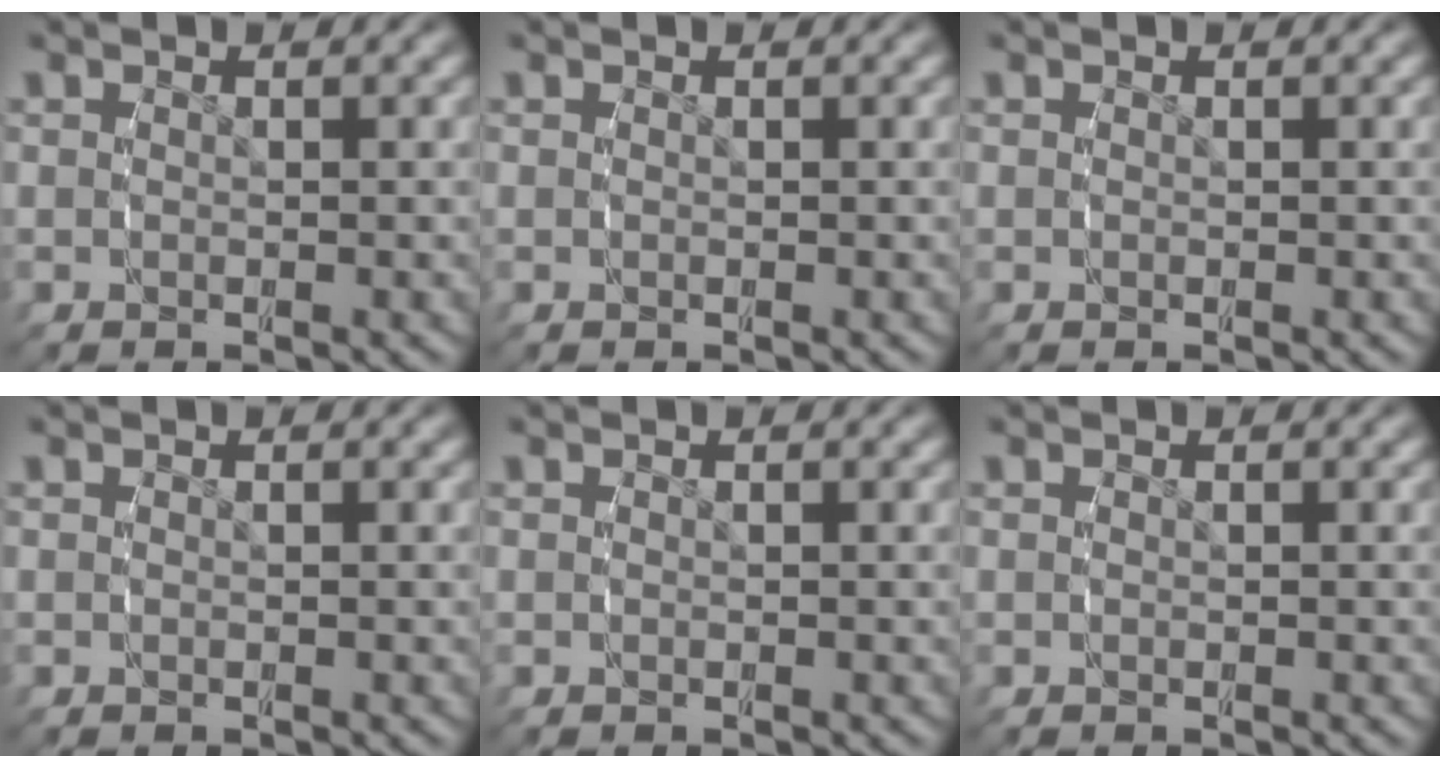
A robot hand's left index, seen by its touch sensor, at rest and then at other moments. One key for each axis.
{"total": 0.0}
{"total": 0.0}
{"total": 0.0}
{"total": 0.0}
{"total": 0.0}